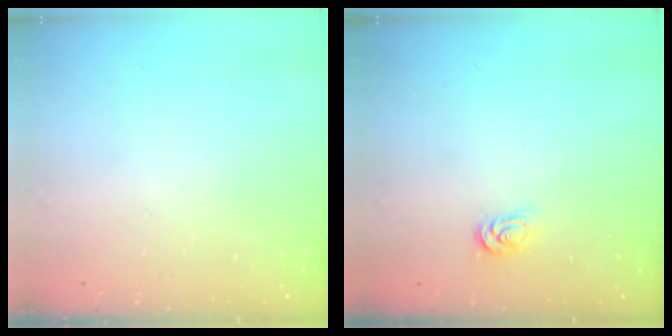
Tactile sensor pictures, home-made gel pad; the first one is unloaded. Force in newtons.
{"total": 2.0, "press": 2.0, "slide": 0.3}